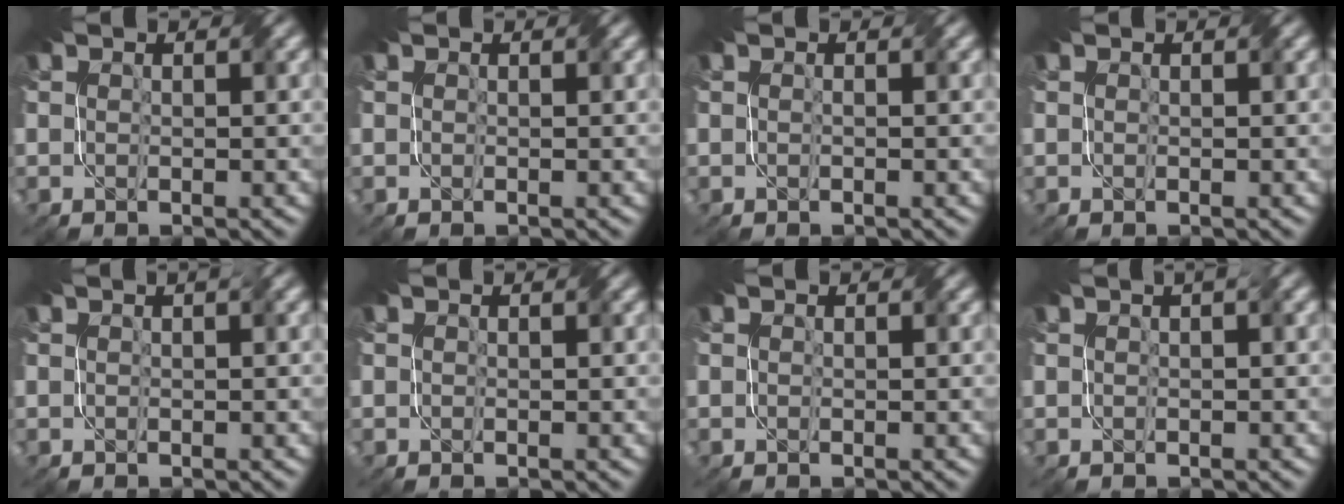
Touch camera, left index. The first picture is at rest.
{"total": 0.0}
{"total": 0.0}
{"total": 0.0}
{"total": 0.5, "force": [0.3, -0.1, 0.4], "torque": [-0.007, 0.002, 0.003]}
{"total": 0.0}
{"total": 0.0}
{"total": 0.9, "force": [0.5, 0.0, 0.7], "torque": [-0.011, 0.004, 0.005]}